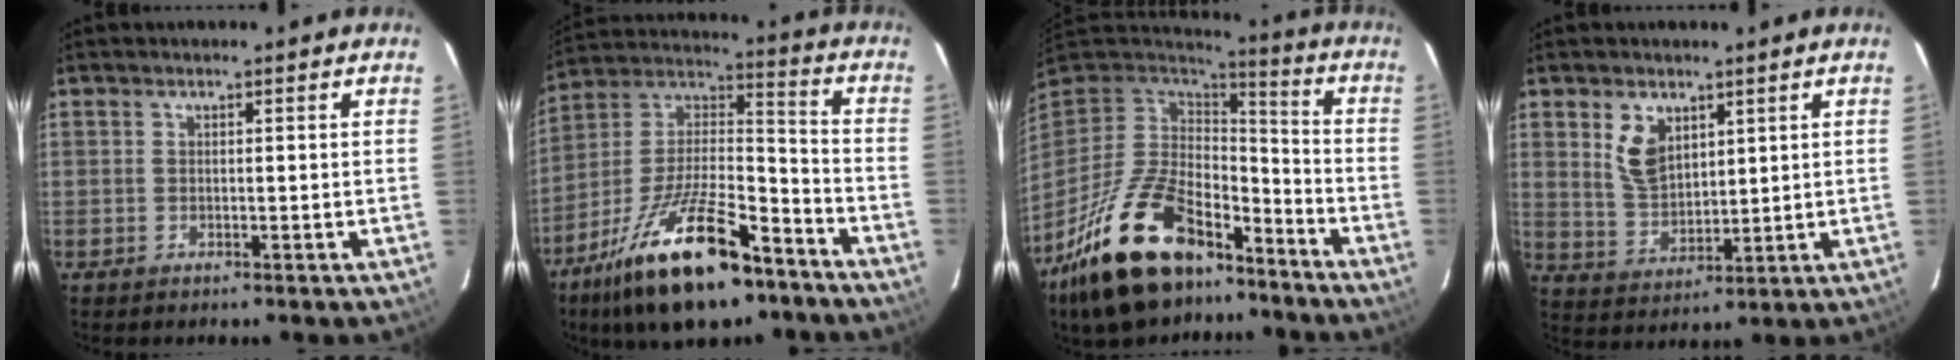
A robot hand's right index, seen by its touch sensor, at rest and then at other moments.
{"total": 23.5, "force": [-14.6, 8.4, 16.4], "torque": [-0.312, -0.008, -0.248]}
{"total": 24.3, "force": [-15.9, 11.3, 14.5], "torque": [-0.287, -0.014, -0.257]}
{"total": 7.6, "force": [3.4, 4.7, 4.8], "torque": [-0.093, 0.004, 0.073]}